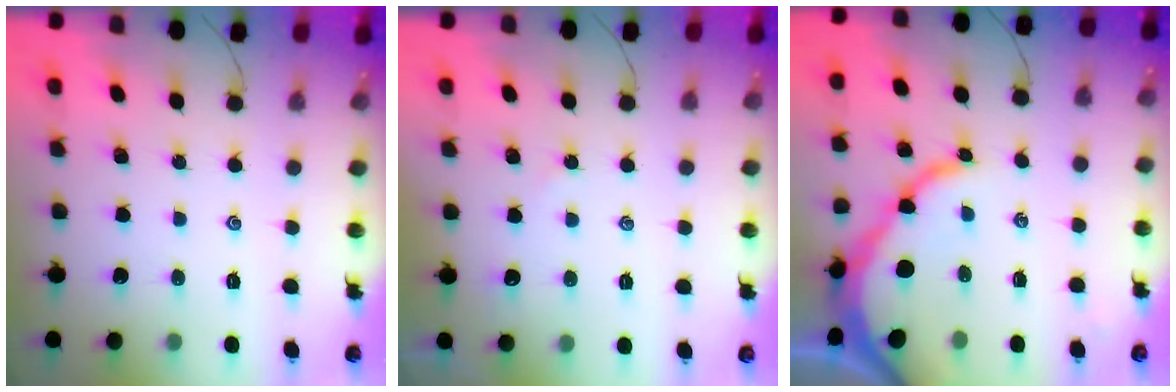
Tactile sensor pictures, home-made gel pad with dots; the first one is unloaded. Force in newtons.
{"total": 1.8, "press": 1.8, "slide": 0.3}
{"total": 12.2, "press": 12.1, "slide": 1.3}